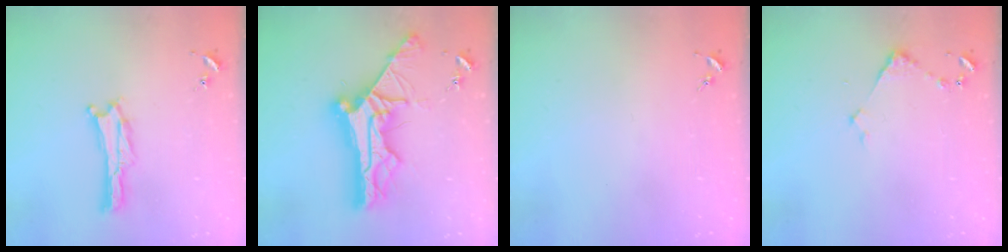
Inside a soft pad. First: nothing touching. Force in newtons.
{"total": 13.3, "press": 13.2, "slide": 1.4}
{"total": 0.0}
{"total": 2.9, "press": 2.9, "slide": 0.3}